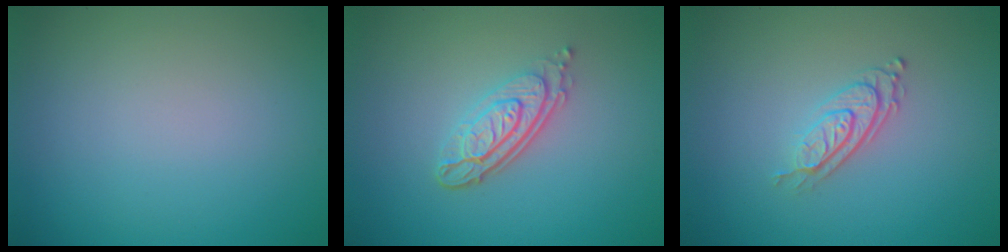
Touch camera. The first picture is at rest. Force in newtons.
{"total": 3.9, "press": 2.9, "slide": 2.6}
{"total": 2.8, "press": 2.0, "slide": 2.0}